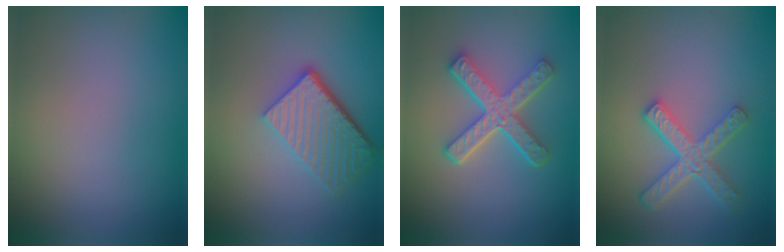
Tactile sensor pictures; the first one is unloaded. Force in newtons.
{"total": 5.6, "press": 3.9, "slide": 4.0}
{"total": 5.1, "press": 3.9, "slide": 3.3}
{"total": 4.7, "press": 3.5, "slide": 3.0}